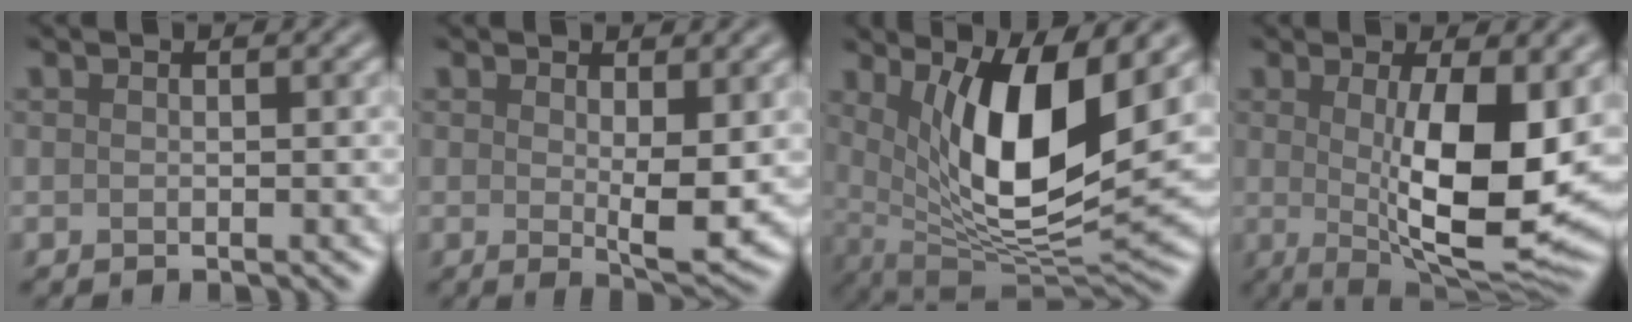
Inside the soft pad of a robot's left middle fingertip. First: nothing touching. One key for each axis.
{"total": 3.5, "fx": 0.5, "fy": 0.9, "fz": 3.4, "tx": -0.054, "ty": -0.013, "tz": 0.011}
{"total": 10.6, "fx": 2.9, "fy": 3.5, "fz": 9.6, "tx": -0.156, "ty": -0.021, "tz": 0.056}
{"total": 11.0, "fx": 0.4, "fy": 3.3, "fz": 10.5, "tx": -0.153, "ty": -0.021, "tz": 0.013}